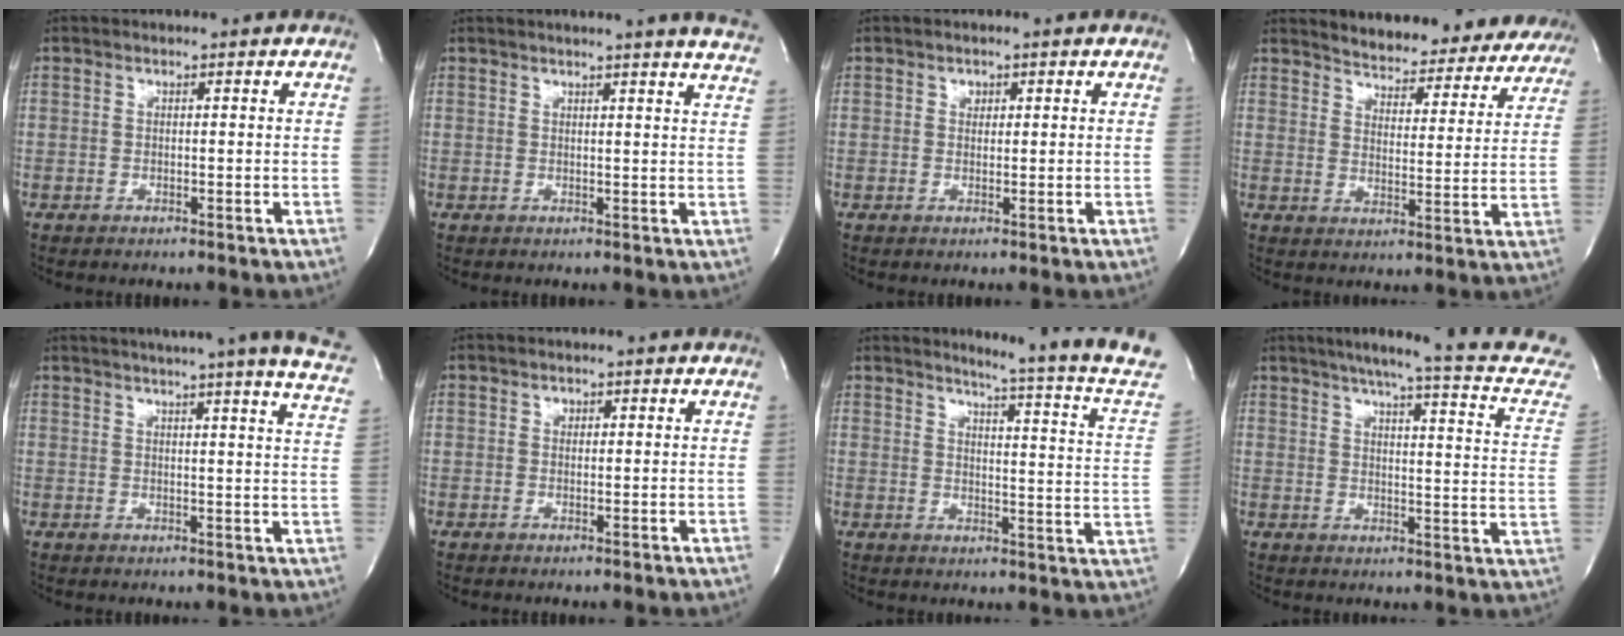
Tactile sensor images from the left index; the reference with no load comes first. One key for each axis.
{"total": 11.9, "fx": 10.9, "fy": -0.7, "fz": 4.9, "tx": -0.073, "ty": -0.034, "tz": 0.111}
{"total": 1.1, "fx": 0.5, "fy": 0.9, "fz": 0.5, "tx": -0.005, "ty": 0.001, "tz": 0.006}
{"total": 20.4, "fx": 19.2, "fy": 5.4, "fz": 4.1, "tx": -0.043, "ty": -0.044, "tz": 0.225}
{"total": 23.0, "fx": 19.8, "fy": 0.0, "fz": 11.8, "tx": -0.176, "ty": -0.039, "tz": 0.228}
{"total": 0.9, "fx": 0.4, "fy": 0.7, "fz": 0.4, "tx": -0.004, "ty": 0.001, "tz": 0.005}
{"total": 17.0, "fx": 15.2, "fy": -2.8, "fz": 6.9, "tx": -0.106, "ty": -0.104, "tz": 0.170}
{"total": 21.1, "fx": 18.2, "fy": 0.8, "fz": 10.6, "tx": -0.143, "ty": -0.038, "tz": 0.210}